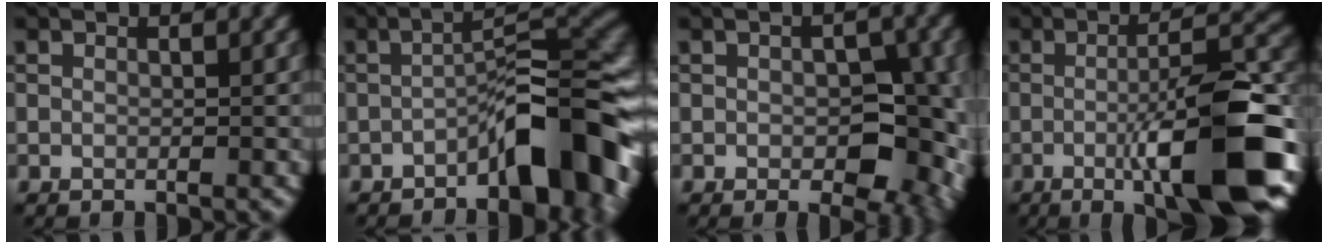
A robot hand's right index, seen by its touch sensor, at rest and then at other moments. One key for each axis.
{"total": 8.9, "fx": -4.1, "fy": 2.7, "fz": 7.4, "tx": -0.088, "ty": 0.025, "tz": -0.072}
{"total": 6.5, "fx": -1.0, "fy": 3.7, "fz": 5.3, "tx": -0.059, "ty": -0.013, "tz": -0.007}
{"total": 11.8, "fx": -3.1, "fy": 2.2, "fz": 11.1, "tx": -0.158, "ty": 0.006, "tz": -0.058}